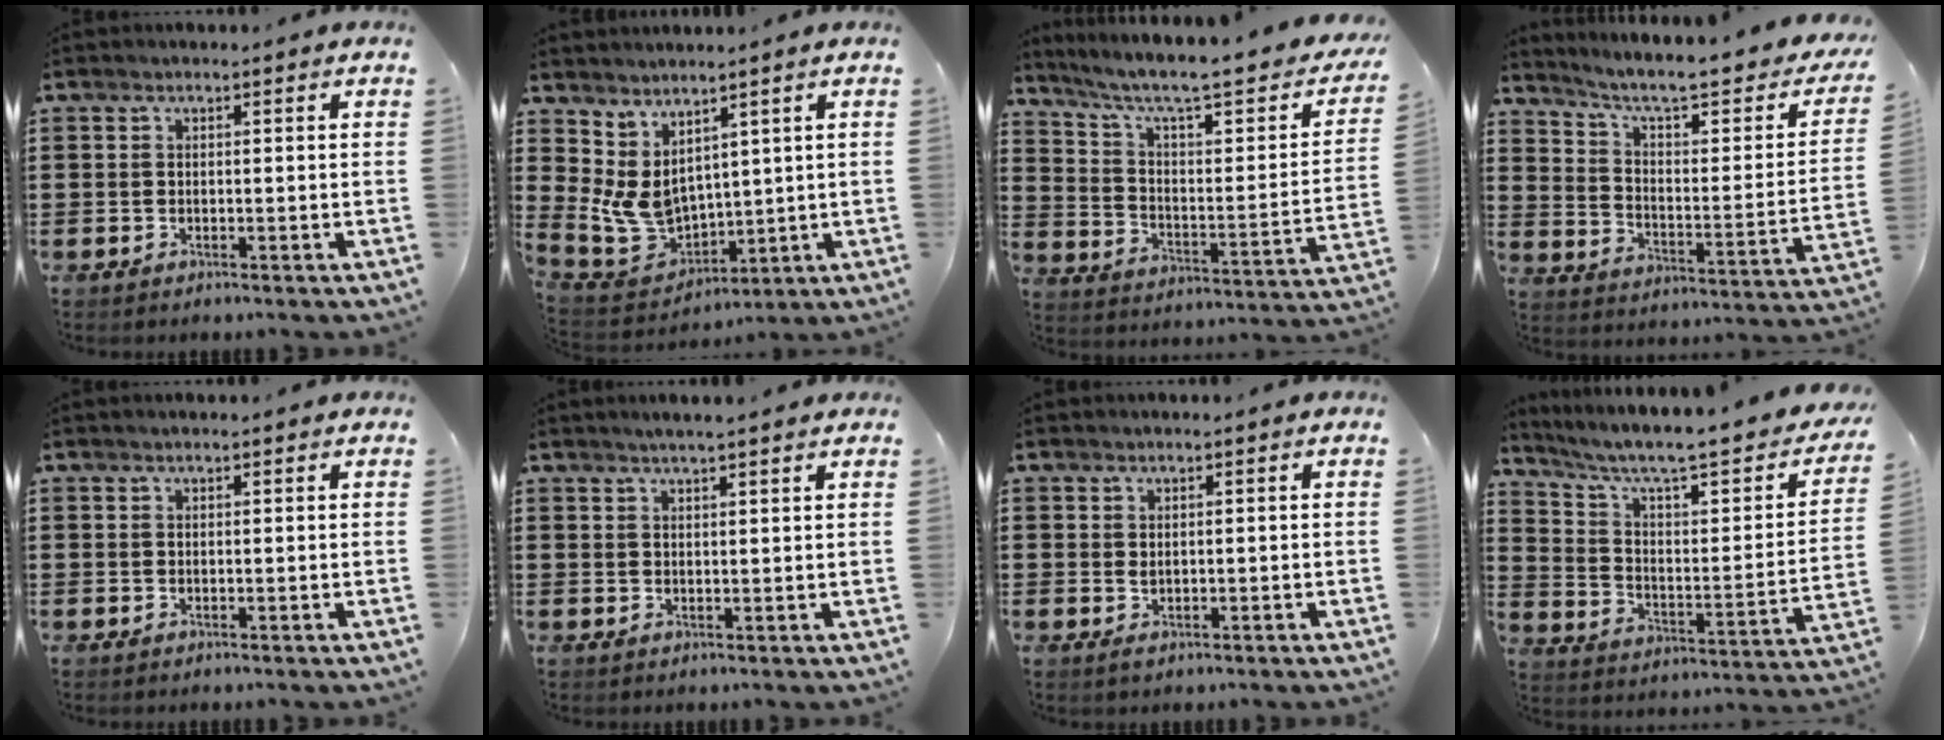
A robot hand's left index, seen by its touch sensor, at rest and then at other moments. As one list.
[{"total": 6.9, "force": [2.4, 5.5, 3.4], "torque": [-0.108, -0.011, 0.051]}, {"total": 7.4, "force": [4.9, 1.2, 5.4], "torque": [-0.115, -0.037, 0.073]}, {"total": 6.6, "force": [5.0, 1.2, 4.1], "torque": [-0.095, -0.042, 0.077]}, {"total": 0.5, "force": [0.4, 0.1, 0.3], "torque": [-0.007, 0.001, 0.008]}, {"total": 2.0, "force": [1.9, -0.2, 0.7], "torque": [-0.018, 0.002, 0.036]}, {"total": 0.9, "force": [0.1, 0.7, 0.6], "torque": [-0.013, 0.003, 0.001]}, {"total": 7.1, "force": [5.0, 1.1, 4.9], "torque": [-0.108, -0.044, 0.076]}]